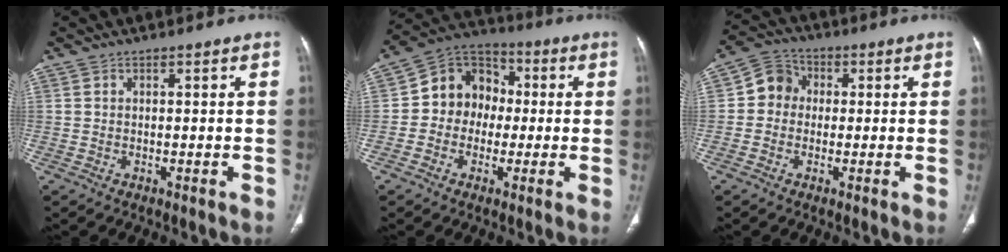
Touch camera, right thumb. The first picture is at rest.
{"total": 11.4, "force": [-0.3, 9.9, 5.6], "torque": [-0.048, 0.033, -0.022]}
{"total": 6.3, "force": [0.0, 5.6, 2.7], "torque": [-0.026, 0.018, -0.014]}